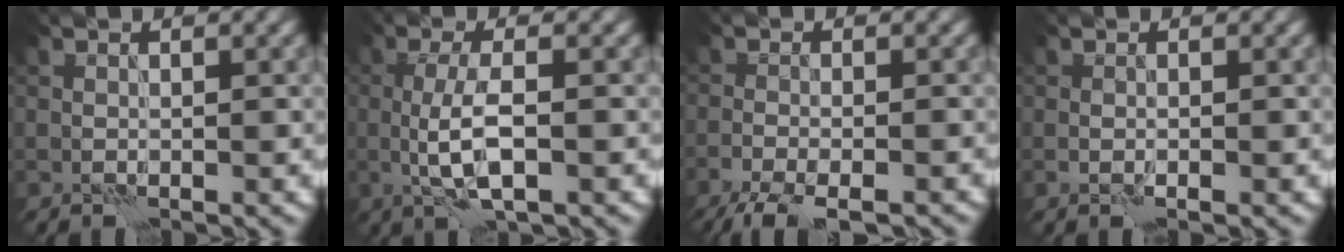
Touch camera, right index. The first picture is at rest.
{"total": 4.3, "force": [-0.6, 1.2, 4.1], "torque": [-0.082, 0.002, -0.015]}
{"total": 5.6, "force": [-4.5, 1.2, 3.1], "torque": [-0.055, -0.023, -0.077]}
{"total": 0.6, "force": [0.0, 0.3, 0.6], "torque": [-0.013, -0.002, -0.001]}